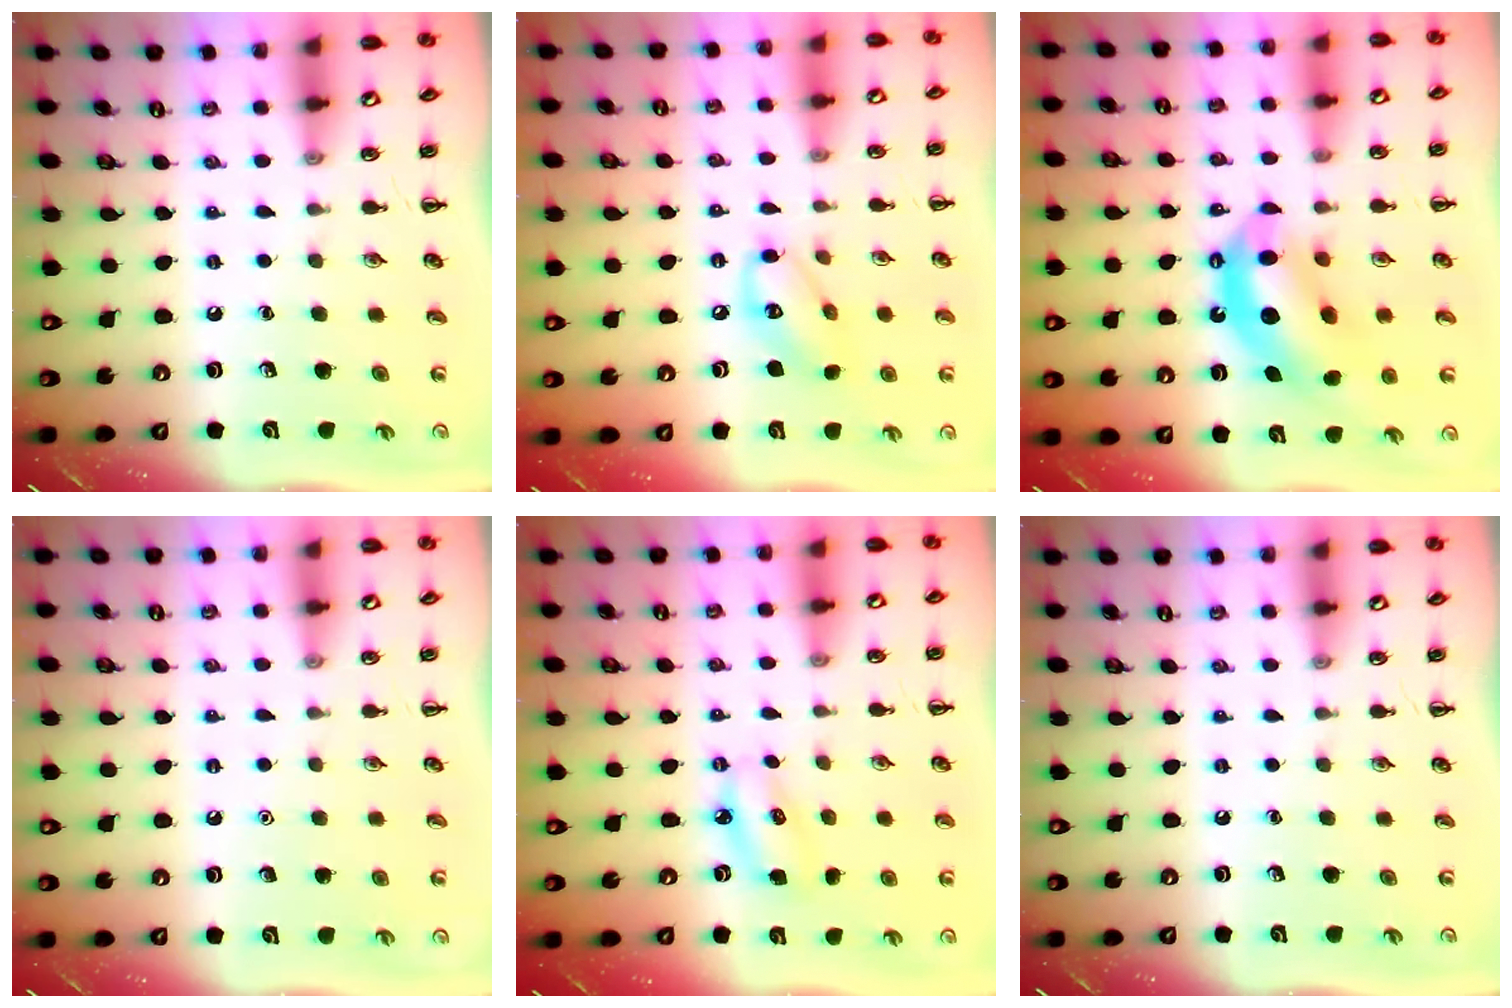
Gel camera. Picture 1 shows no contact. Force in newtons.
{"total": 10.2, "press": 10.1, "slide": 1.5}
{"total": 12.4, "press": 12.0, "slide": 3.2}
{"total": 1.5, "press": 1.5, "slide": 0.1}
{"total": 5.4, "press": 5.3, "slide": 1.3}
{"total": 0.0}